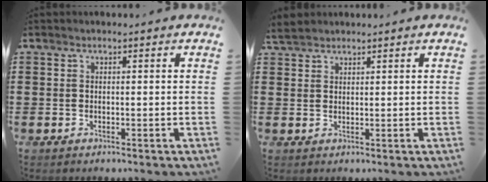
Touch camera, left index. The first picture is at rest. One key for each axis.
{"total": 2.2, "fx": 2.0, "fy": 0.6, "fz": 0.5, "tx": -0.017, "ty": 0.004, "tz": 0.041}